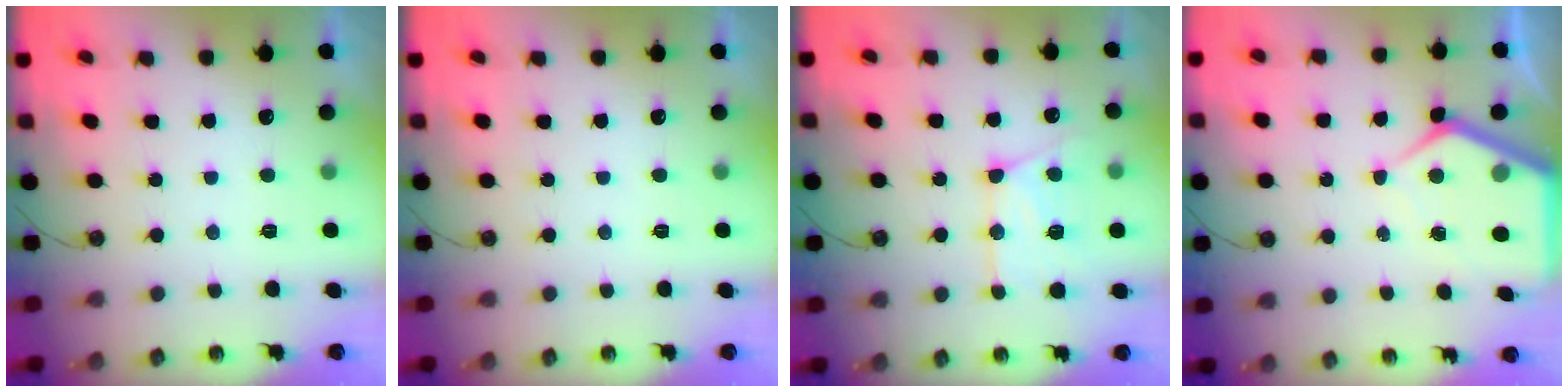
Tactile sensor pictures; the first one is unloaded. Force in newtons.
{"total": 0.0}
{"total": 14.0, "press": 14.0, "slide": 1.4}
{"total": 7.6, "press": 7.6, "slide": 0.6}